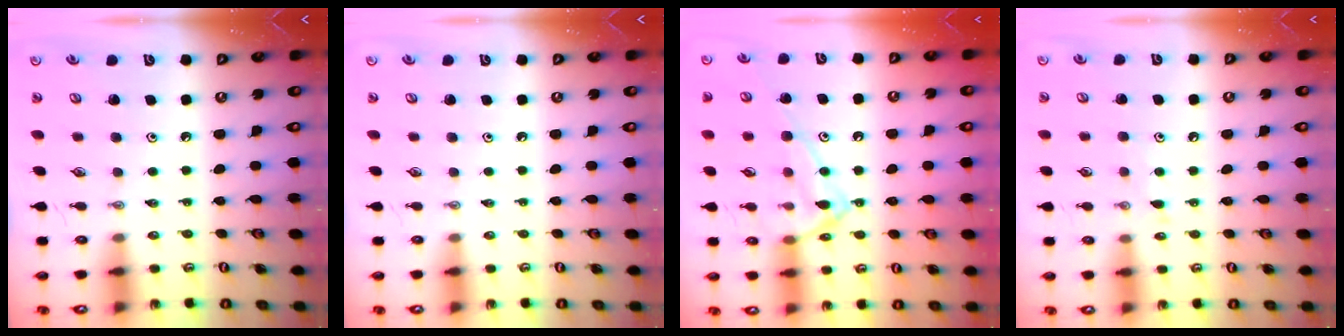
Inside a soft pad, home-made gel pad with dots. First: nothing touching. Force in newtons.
{"total": 0.0}
{"total": 14.6, "press": 14.5, "slide": 1.1}
{"total": 5.8, "press": 5.8, "slide": 0.5}